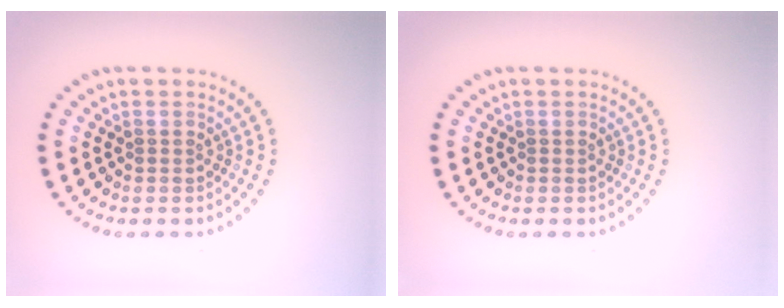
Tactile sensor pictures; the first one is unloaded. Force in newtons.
{"total": 0.0}